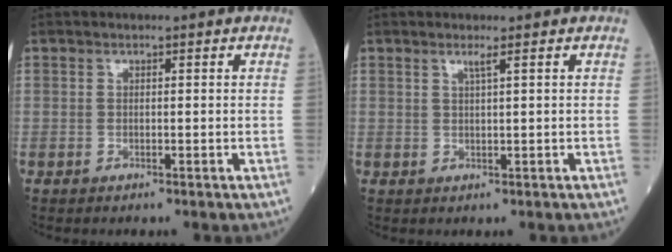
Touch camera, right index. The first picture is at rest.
{"total": 1.2, "force": [0.7, -0.4, 0.9], "torque": [-0.026, -0.006, 0.016]}